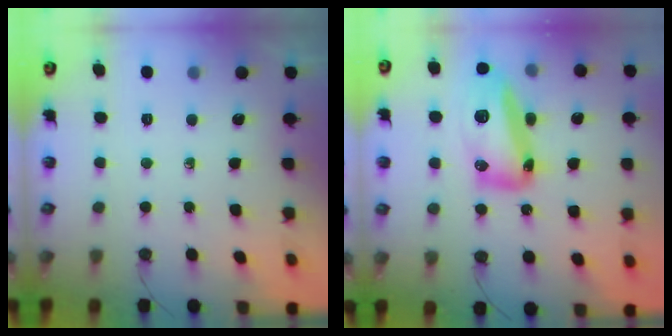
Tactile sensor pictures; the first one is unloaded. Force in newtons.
{"total": 17.0, "press": 16.9, "slide": 1.8}